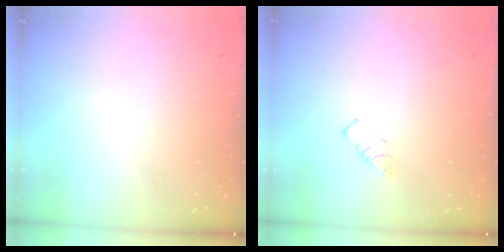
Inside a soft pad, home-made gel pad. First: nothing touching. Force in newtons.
{"total": 3.7, "press": 3.7, "slide": 0.2}